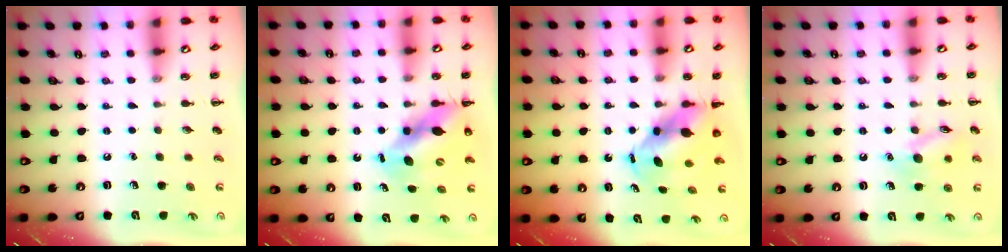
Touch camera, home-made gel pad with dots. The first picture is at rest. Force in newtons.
{"total": 10.7, "press": 10.3, "slide": 2.7}
{"total": 6.6, "press": 6.3, "slide": 1.8}
{"total": 10.7, "press": 10.7, "slide": 0.8}